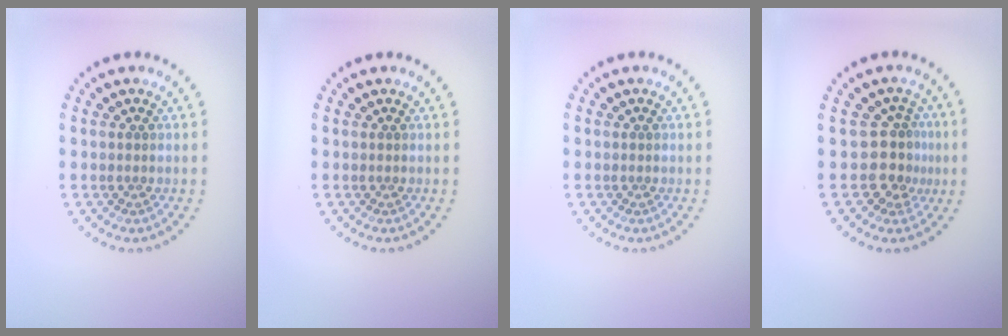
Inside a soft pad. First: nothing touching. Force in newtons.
{"total": 0.0}
{"total": 0.0}
{"total": 2.7, "press": 2.0, "slide": 1.7}